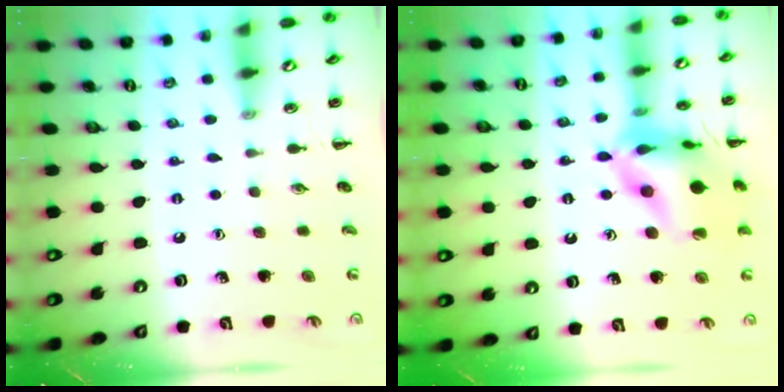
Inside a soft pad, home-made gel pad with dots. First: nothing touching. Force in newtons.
{"total": 18.3, "press": 18.1, "slide": 2.8}